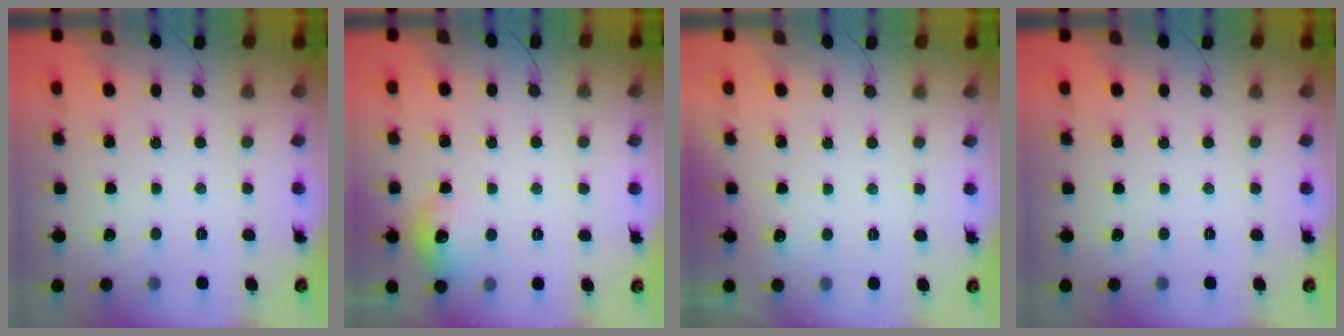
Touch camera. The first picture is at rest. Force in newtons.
{"total": 8.1, "press": 8.0, "slide": 1.4}
{"total": 2.8, "press": 2.5, "slide": 1.2}
{"total": 0.0}